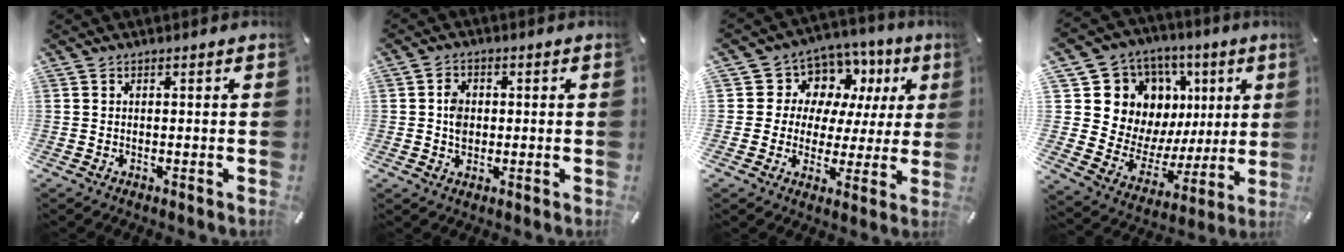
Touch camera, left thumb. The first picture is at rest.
{"total": 4.3, "force": [-0.1, 3.5, 2.5], "torque": [-0.039, 0.006, -0.004]}
{"total": 9.3, "force": [3.9, 8.2, 2.0], "torque": [-0.047, -0.035, 0.077]}
{"total": 13.9, "force": [5.8, 12.2, 3.5], "torque": [-0.059, -0.063, 0.132]}